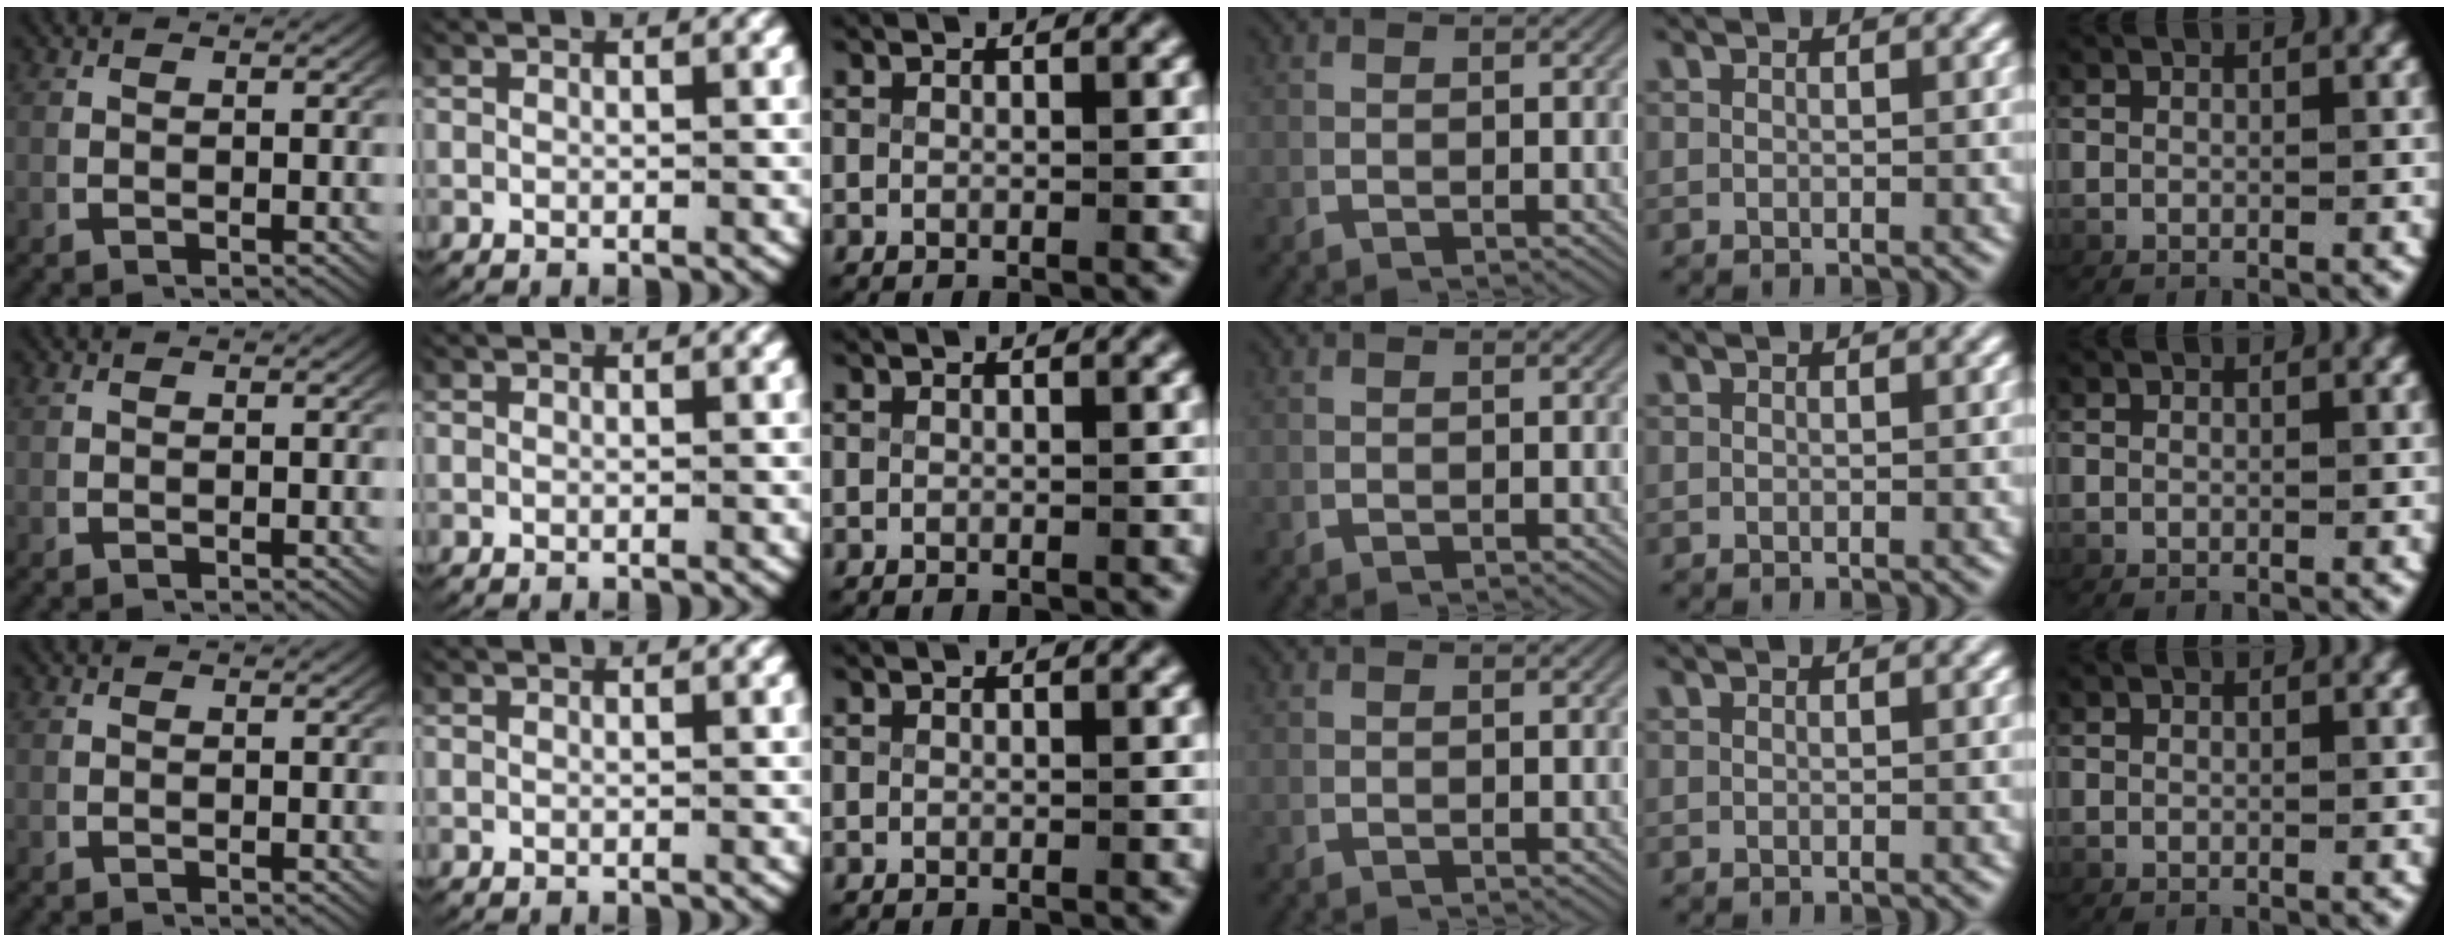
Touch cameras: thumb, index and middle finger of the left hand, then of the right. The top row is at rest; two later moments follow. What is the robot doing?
{"motion": "lift_and_place", "object": "paper"}